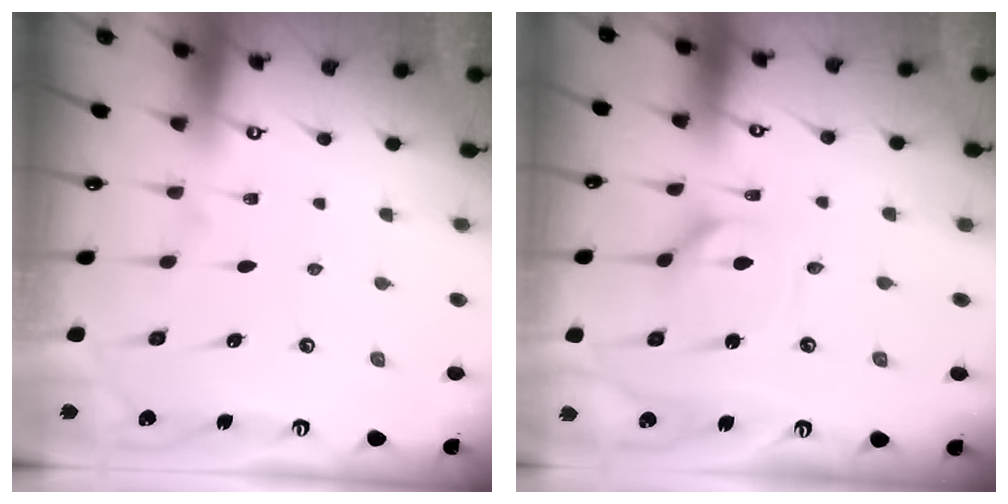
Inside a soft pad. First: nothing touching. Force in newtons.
{"total": 3.4, "press": 3.3, "slide": 0.4}